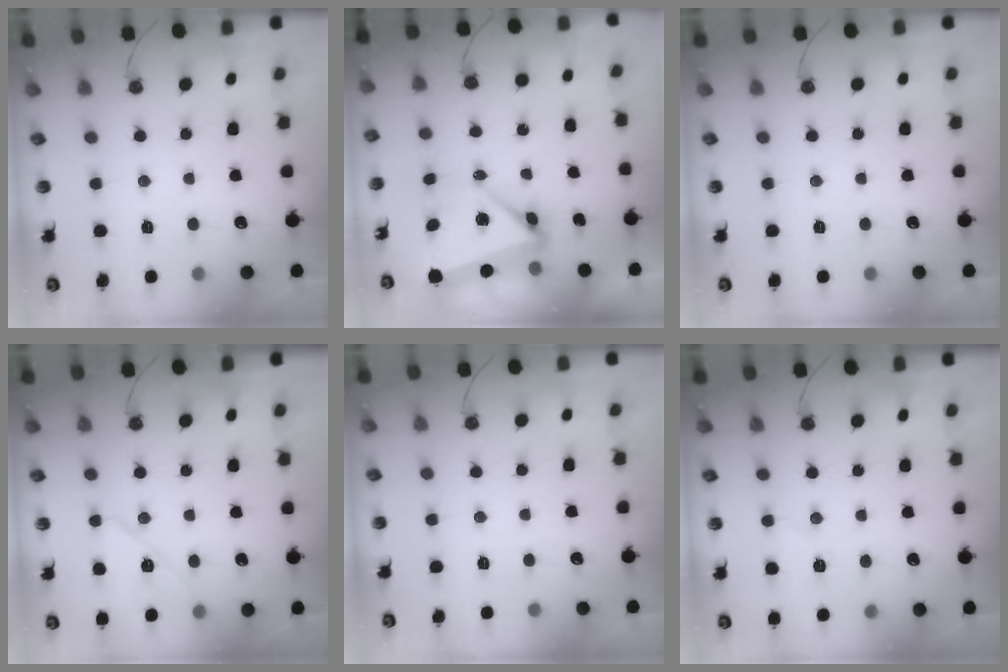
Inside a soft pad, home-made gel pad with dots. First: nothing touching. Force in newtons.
{"total": 5.2, "press": 5.0, "slide": 1.4}
{"total": 0.0}
{"total": 9.1, "press": 9.1, "slide": 0.9}
{"total": 0.0}
{"total": 5.6, "press": 5.6, "slide": 0.5}